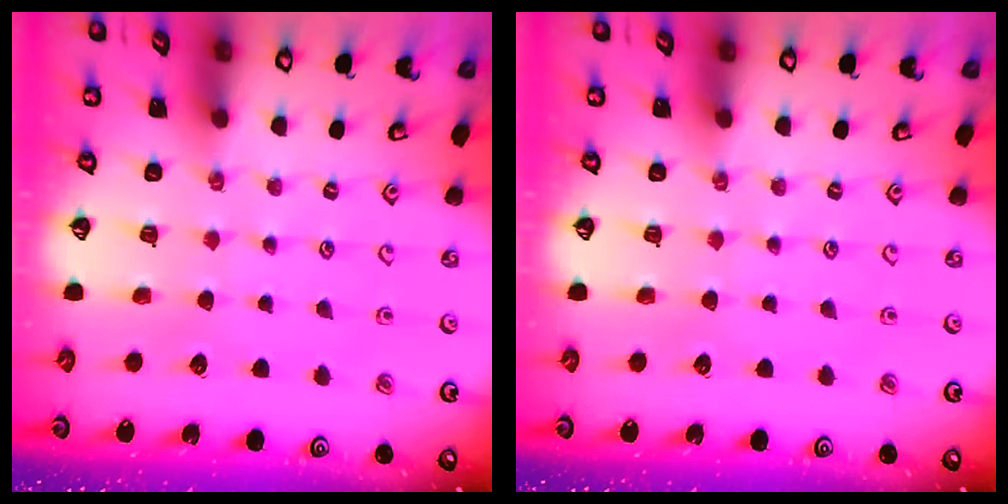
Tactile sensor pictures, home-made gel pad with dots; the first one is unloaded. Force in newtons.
{"total": 0.0}